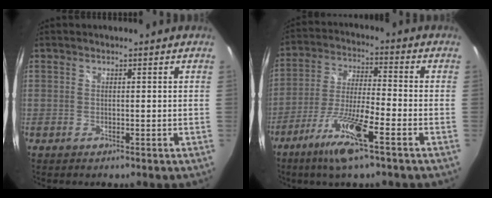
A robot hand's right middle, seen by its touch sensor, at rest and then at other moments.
{"total": 11.9, "force": [-6.9, 1.4, 9.6], "torque": [-0.207, -0.012, -0.134]}